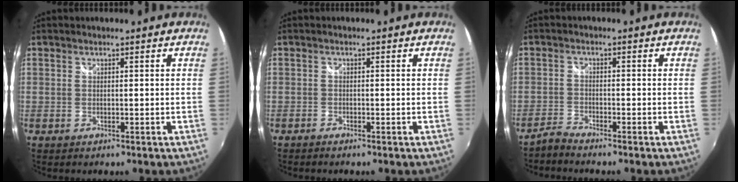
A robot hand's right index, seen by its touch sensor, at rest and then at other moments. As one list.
[{"total": 0.9, "force": [-0.8, 0.2, 0.2], "torque": [-0.009, -0.004, -0.017]}, {"total": 2.5, "force": [-2.5, -0.1, 0.4], "torque": [-0.019, -0.006, -0.057]}]